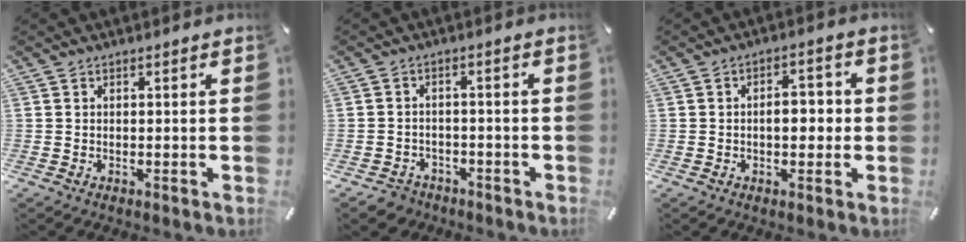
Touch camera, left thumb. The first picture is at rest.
{"total": 3.6, "force": [-2.5, 2.5, 0.6], "torque": [-0.015, 0.014, -0.052]}
{"total": 5.5, "force": [-0.7, 3.3, 4.3], "torque": [-0.053, 0.004, -0.020]}